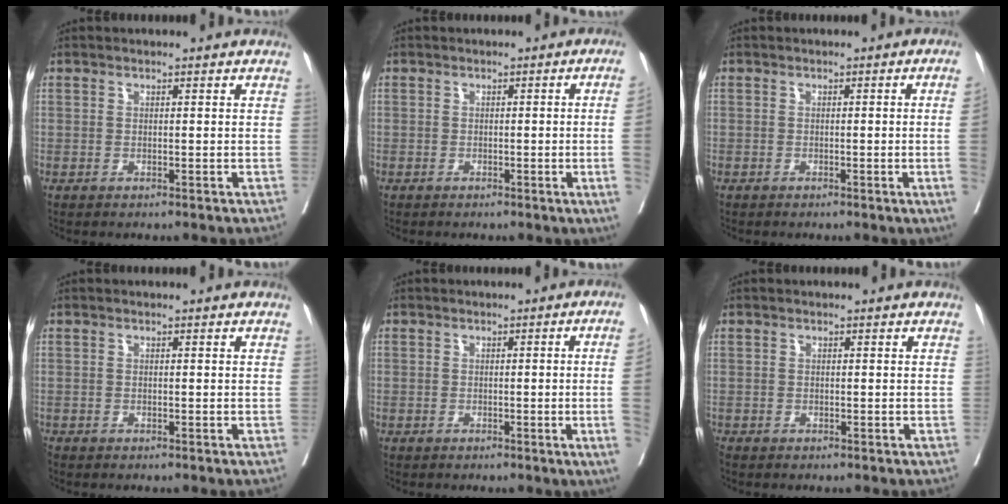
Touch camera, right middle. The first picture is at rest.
{"total": 3.9, "force": [-0.6, -1.5, 3.6], "torque": [-0.041, -0.007, -0.006]}
{"total": 3.0, "force": [-0.5, -1.3, 2.7], "torque": [-0.031, -0.004, -0.006]}
{"total": 0.8, "force": [-0.7, 0.3, 0.1], "torque": [-0.009, -0.002, -0.017]}
{"total": 5.4, "force": [-0.8, -1.9, 5.0], "torque": [-0.048, -0.010, -0.012]}
{"total": 0.8, "force": [-0.7, 0.3, 0.1], "torque": [-0.009, -0.003, -0.018]}